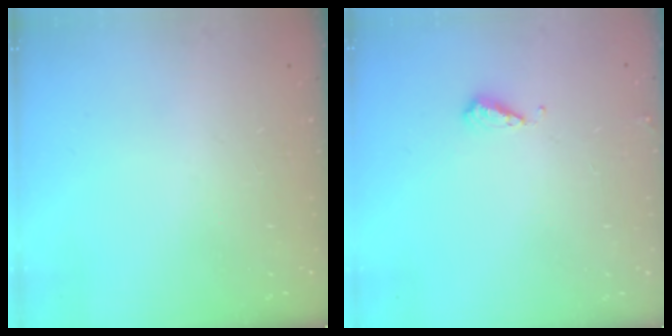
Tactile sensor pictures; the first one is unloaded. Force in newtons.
{"total": 4.5, "press": 4.4, "slide": 0.8}